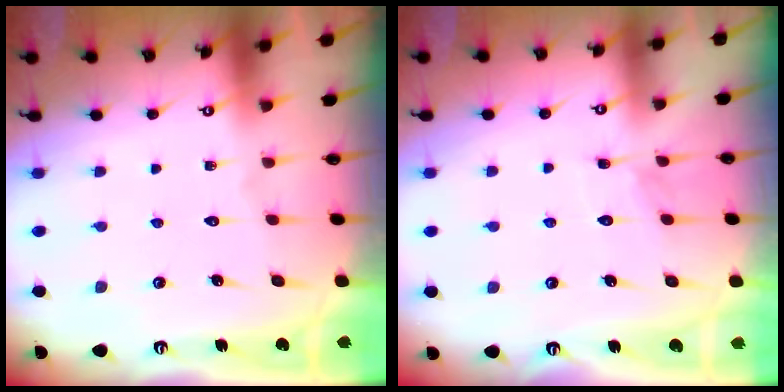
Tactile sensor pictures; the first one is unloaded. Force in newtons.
{"total": 5.4, "press": 5.4, "slide": 0.5}